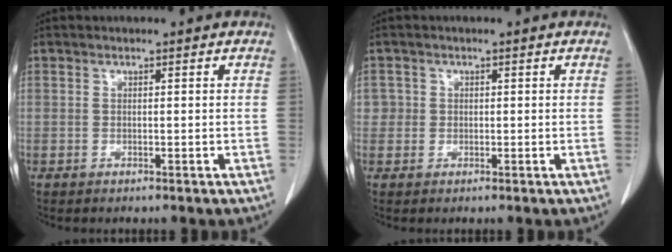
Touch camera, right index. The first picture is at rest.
{"total": 1.8, "force": [0.2, 1.8, 0.0], "torque": [0.016, 0.005, -0.001]}